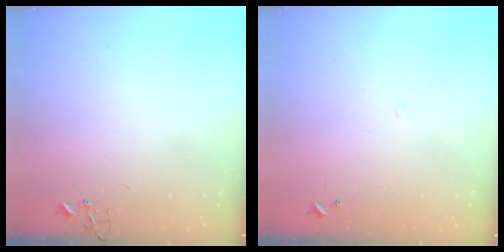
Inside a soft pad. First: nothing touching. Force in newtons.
{"total": 5.6, "press": 5.6, "slide": 0.4}